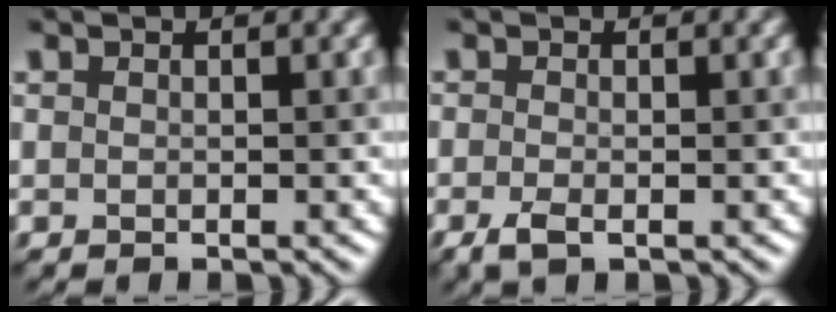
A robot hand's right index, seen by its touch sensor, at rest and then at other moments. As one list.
[{"total": 1.6, "force": [-0.9, 0.5, 1.3], "torque": [-0.032, -0.005, -0.020]}]